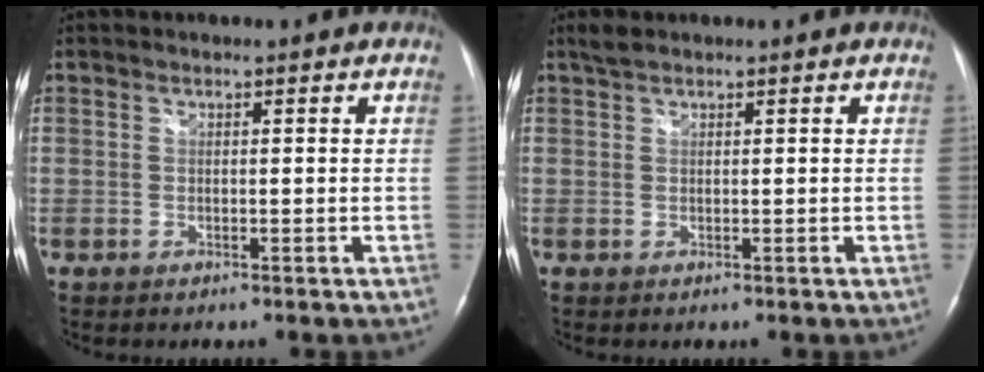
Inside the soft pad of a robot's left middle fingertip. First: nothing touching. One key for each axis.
{"total": 1.5, "fx": 1.2, "fy": 0.4, "fz": 0.7, "tx": -0.019, "ty": 0.012, "tz": 0.026}